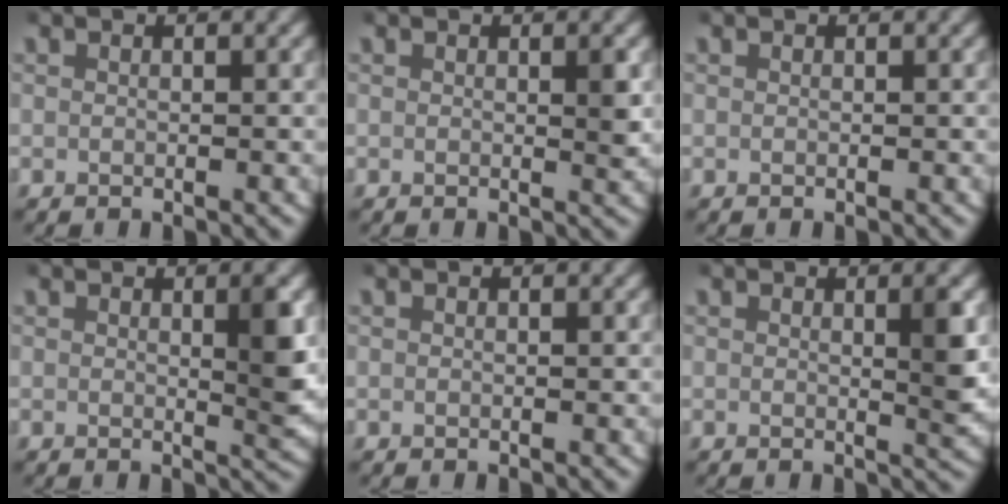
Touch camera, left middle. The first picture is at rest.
{"total": 1.1, "force": [0.3, 0.1, 1.0], "torque": [-0.007, -0.004, 0.004]}
{"total": 0.0}
{"total": 2.8, "force": [0.6, 0.5, 2.7], "torque": [-0.028, -0.009, 0.010]}
{"total": 0.0}
{"total": 2.3, "force": [0.5, 0.3, 2.2], "torque": [-0.022, -0.008, 0.008]}